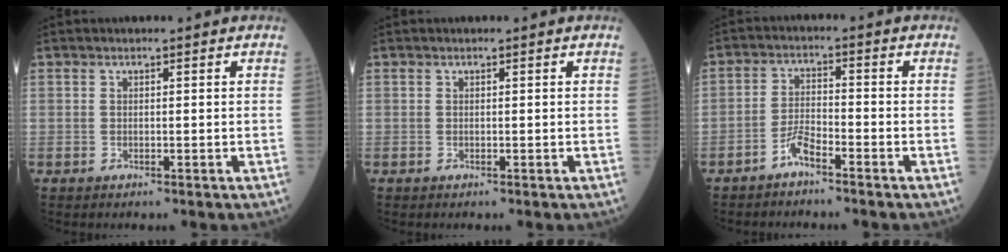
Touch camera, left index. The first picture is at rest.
{"total": 0.0}
{"total": 3.6, "force": [-2.8, 0.5, 2.1], "torque": [-0.044, 0.000, -0.057]}